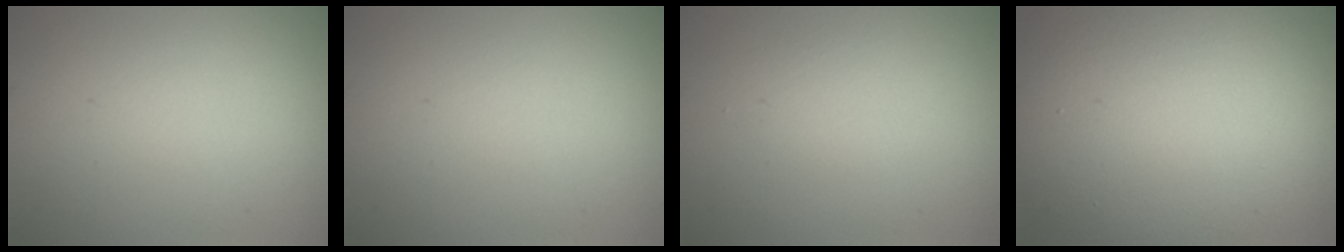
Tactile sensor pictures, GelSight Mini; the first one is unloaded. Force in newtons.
{"total": 0.0}
{"total": 1.2, "press": 1.2, "slide": 0.0}
{"total": 14.9, "press": 14.8, "slide": 0.7}